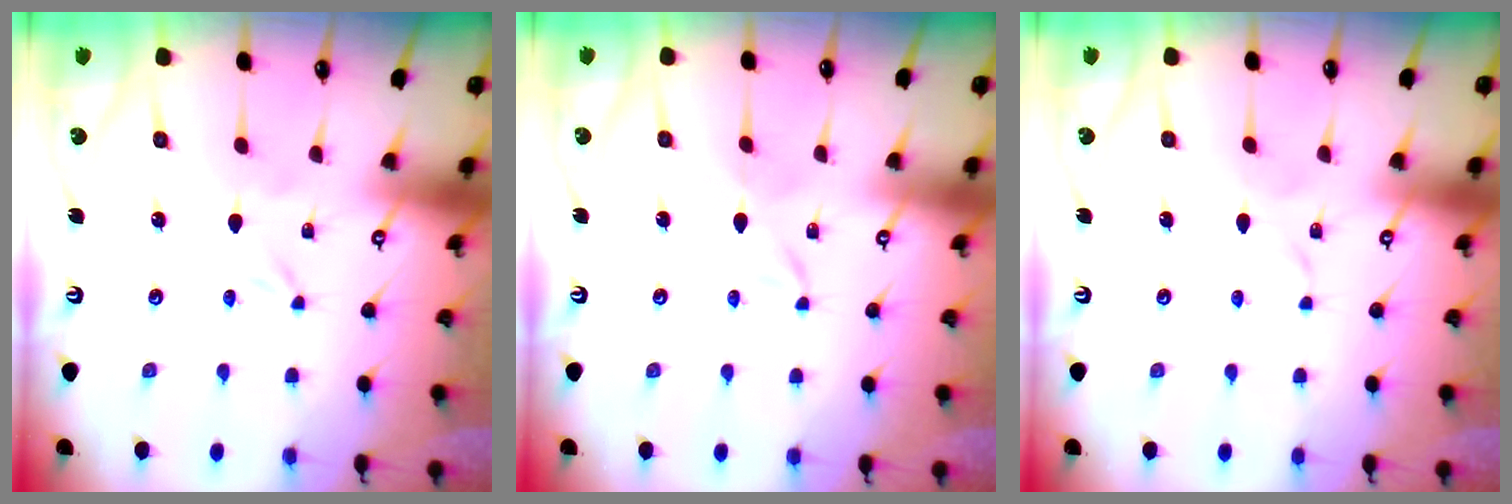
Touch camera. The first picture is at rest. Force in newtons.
{"total": 1.9, "press": 1.9, "slide": 0.2}
{"total": 2.7, "press": 2.7, "slide": 0.3}